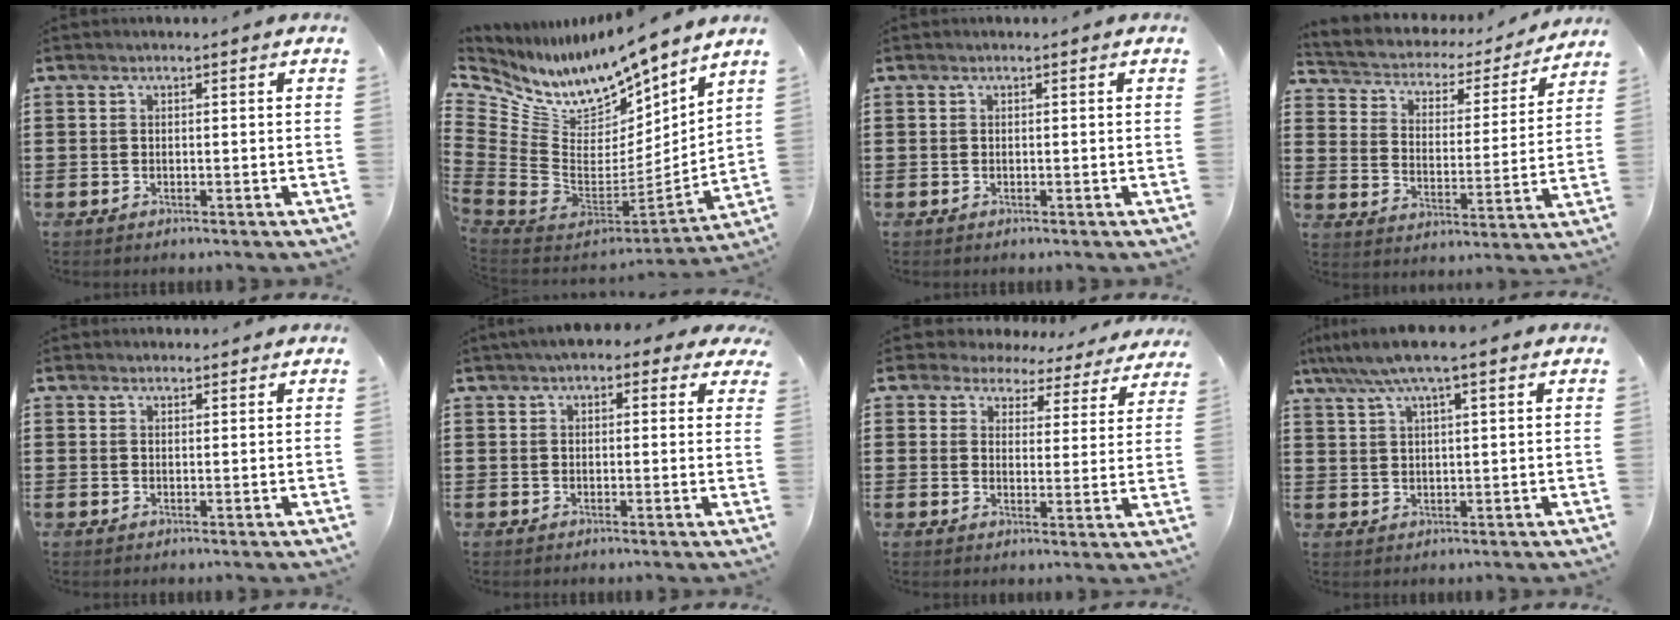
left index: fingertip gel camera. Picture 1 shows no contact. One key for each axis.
{"total": 9.5, "fx": 8.7, "fy": 3.1, "fz": 2.2, "tx": -0.104, "ty": -0.096, "tz": 0.152}
{"total": 0.0}
{"total": 2.6, "fx": 2.3, "fy": 1.3, "fz": 0.3, "tx": -0.026, "ty": -0.022, "tz": 0.027}
{"total": 1.4, "fx": 1.3, "fy": 0.4, "fz": 0.1, "tx": -0.005, "ty": 0.001, "tz": 0.027}
{"total": 3.1, "fx": 2.4, "fy": 1.4, "fz": 1.3, "tx": -0.029, "ty": 0.001, "tz": 0.040}
{"total": 4.4, "fx": 4.0, "fy": 1.6, "fz": 0.5, "tx": -0.037, "ty": -0.021, "tz": 0.069}
{"total": 6.3, "fx": 4.4, "fy": 0.4, "fz": 4.5, "tx": -0.095, "ty": -0.005, "tz": 0.077}